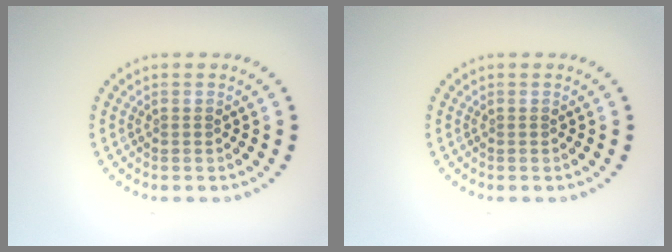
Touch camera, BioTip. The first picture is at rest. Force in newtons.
{"total": 0.0}